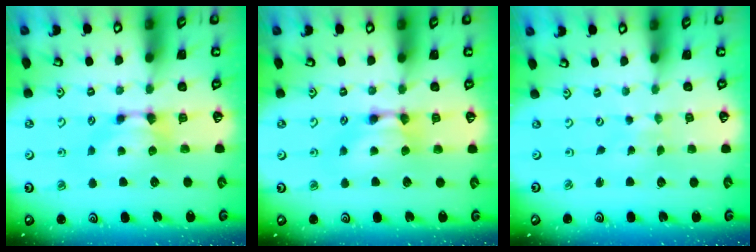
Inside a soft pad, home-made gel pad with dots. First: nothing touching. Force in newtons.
{"total": 1.8, "press": 1.8, "slide": 0.1}
{"total": 5.9, "press": 5.9, "slide": 0.3}